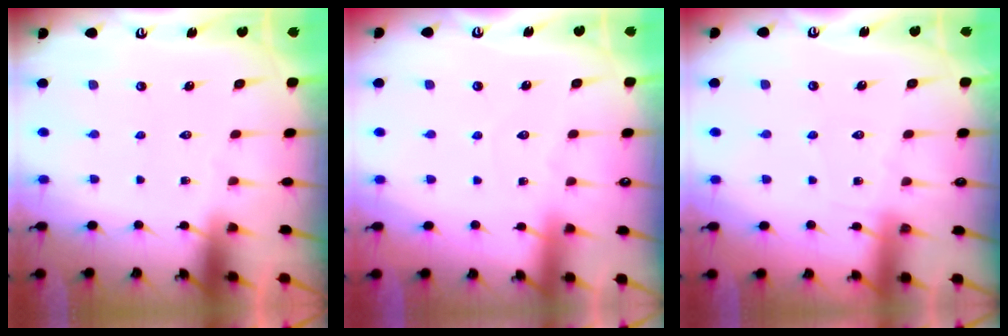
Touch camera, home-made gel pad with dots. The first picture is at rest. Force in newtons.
{"total": 2.8, "press": 2.8, "slide": 0.4}
{"total": 5.1, "press": 5.1, "slide": 0.6}